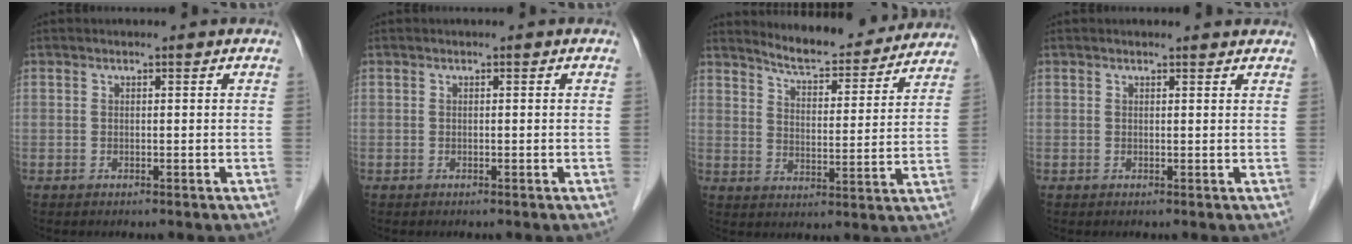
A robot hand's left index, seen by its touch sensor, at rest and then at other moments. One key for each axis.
{"total": 0.0}
{"total": 13.7, "fx": 13.0, "fy": 2.3, "fz": 3.4, "tx": -0.044, "ty": -0.013, "tz": 0.174}
{"total": 2.1, "fx": 2.1, "fy": 0.3, "fz": 0.4, "tx": -0.014, "ty": 0.005, "tz": 0.019}